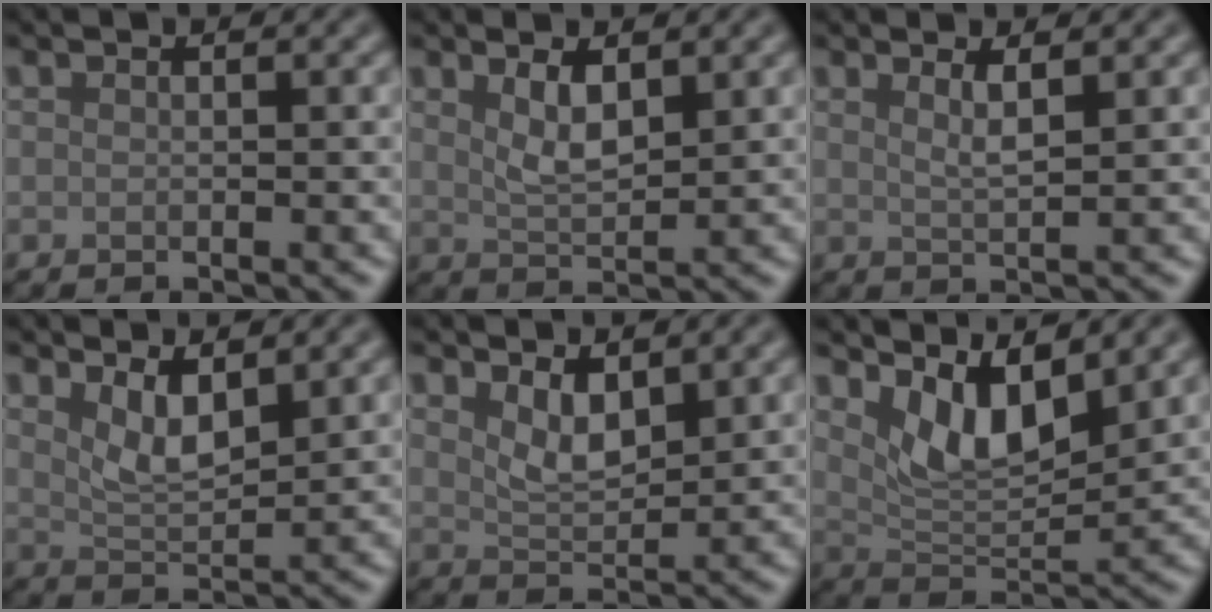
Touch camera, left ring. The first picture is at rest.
{"total": 2.8, "force": [1.5, 0.9, 2.2], "torque": [-0.045, -0.006, 0.031]}
{"total": 2.0, "force": [1.1, 0.5, 1.6], "torque": [-0.021, -0.003, 0.016]}
{"total": 3.3, "force": [1.9, 1.1, 2.5], "torque": [-0.050, -0.010, 0.039]}
{"total": 2.9, "force": [1.7, 1.2, 2.1], "torque": [-0.043, -0.009, 0.035]}
{"total": 5.4, "force": [3.2, 2.0, 3.9], "torque": [-0.079, -0.015, 0.057]}